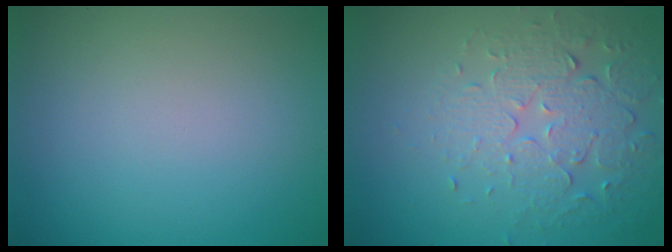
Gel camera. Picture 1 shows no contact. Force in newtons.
{"total": 5.4, "press": 3.7, "slide": 3.9}